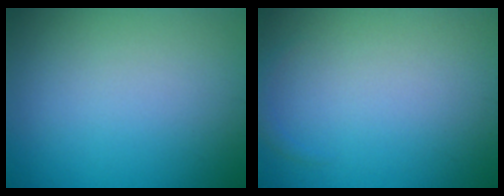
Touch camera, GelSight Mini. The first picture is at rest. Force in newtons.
{"total": 0.6, "press": 0.6, "slide": 0.1}